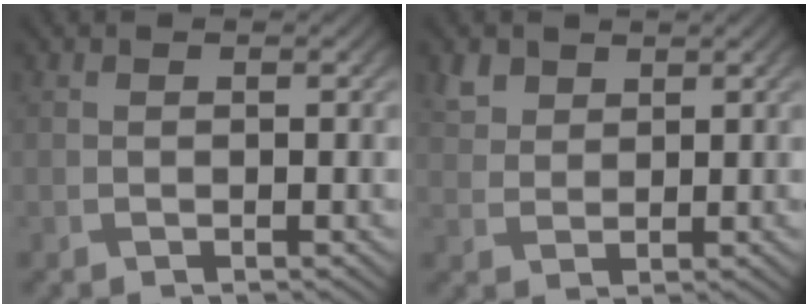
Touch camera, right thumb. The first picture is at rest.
{"total": 2.7, "force": [1.6, 1.8, 1.1], "torque": [-0.030, -0.001, 0.036]}